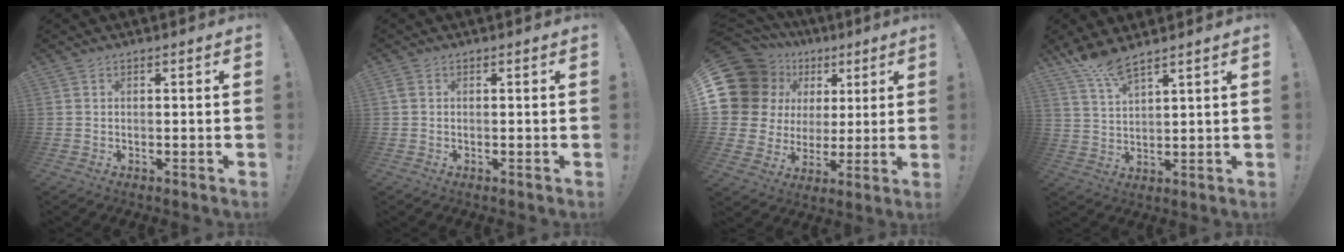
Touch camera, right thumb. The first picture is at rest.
{"total": 1.0, "force": [0.1, 0.7, 0.7], "torque": [-0.017, 0.004, 0.003]}
{"total": 16.3, "force": [5.7, 13.5, 7.2], "torque": [-0.128, -0.033, 0.133]}
{"total": 6.9, "force": [5.7, 0.8, 3.8], "torque": [-0.081, -0.031, 0.103]}